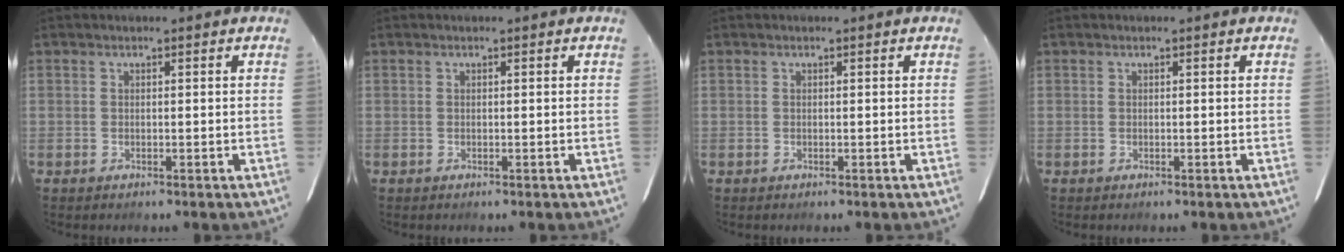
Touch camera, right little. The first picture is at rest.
{"total": 0.0}
{"total": 0.0}
{"total": 0.0}